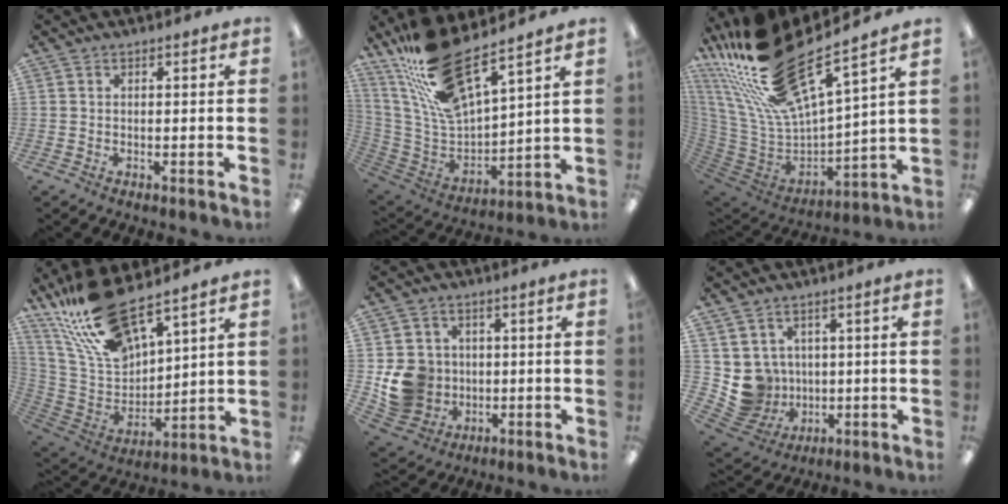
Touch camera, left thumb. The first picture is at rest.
{"total": 18.5, "force": [14.8, 4.6, 10.2], "torque": [-0.223, -0.107, 0.261]}
{"total": 25.8, "force": [19.3, 6.9, 15.5], "torque": [-0.286, -0.147, 0.345]}
{"total": 20.7, "force": [15.8, 7.4, 11.0], "torque": [-0.241, -0.083, 0.286]}
{"total": 10.2, "force": [-0.6, 9.7, 3.1], "torque": [-0.071, 0.012, 0.003]}
{"total": 7.7, "force": [1.8, 7.4, 1.2], "torque": [-0.049, -0.011, 0.046]}